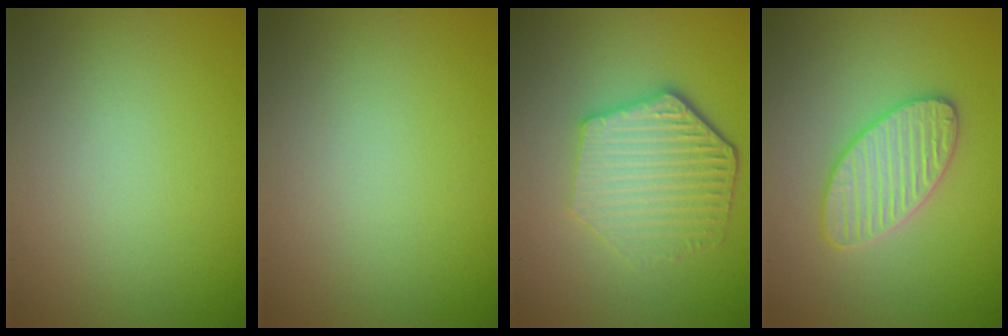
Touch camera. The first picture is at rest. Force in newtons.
{"total": 0.0}
{"total": 6.1, "press": 4.6, "slide": 4.0}
{"total": 3.8, "press": 3.8, "slide": 0.3}